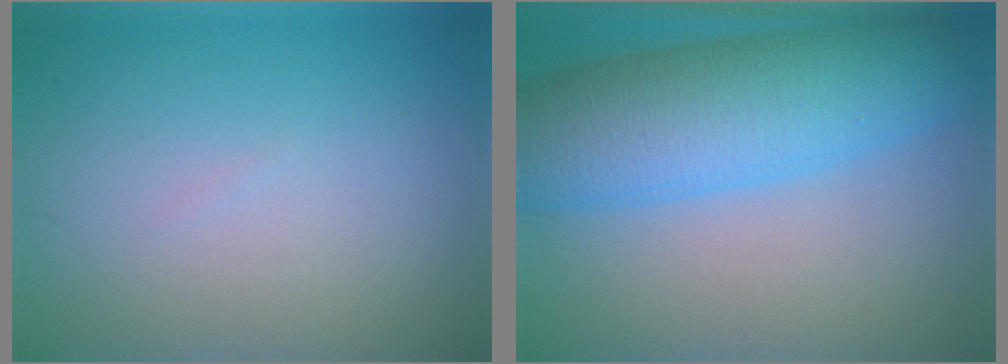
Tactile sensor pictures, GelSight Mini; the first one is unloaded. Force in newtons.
{"total": 10.4, "press": 10.4, "slide": 0.3}